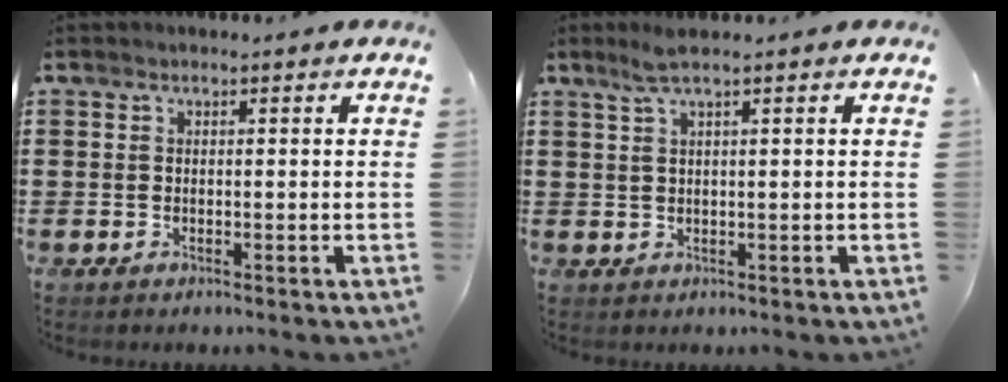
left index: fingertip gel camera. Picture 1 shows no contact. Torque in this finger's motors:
{"motor_torque": [0.21, -0.16, 0.08, 0.07]}